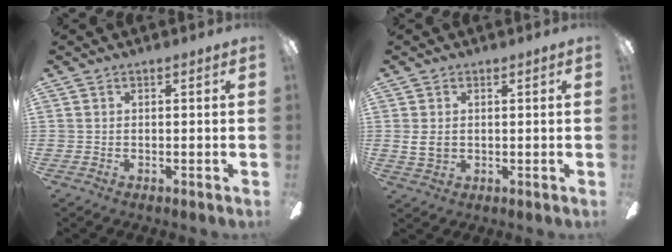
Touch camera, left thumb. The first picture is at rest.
{"total": 4.2, "force": [0.6, 3.3, 2.6], "torque": [-0.062, 0.003, 0.009]}